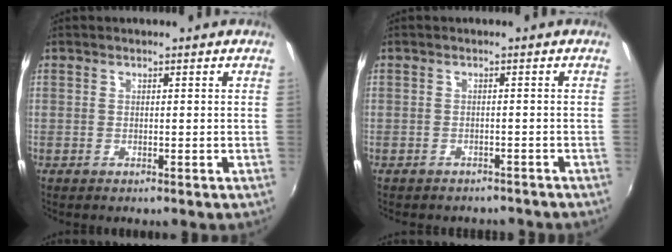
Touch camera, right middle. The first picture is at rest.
{"total": 3.9, "force": [-3.3, 1.9, 0.8], "torque": [-0.020, -0.003, -0.043]}